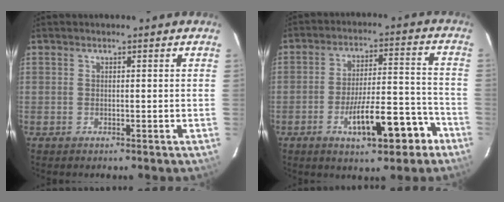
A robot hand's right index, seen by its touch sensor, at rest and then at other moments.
{"total": 12.1, "force": [-6.2, 3.2, 9.8], "torque": [-0.156, 0.021, -0.089]}